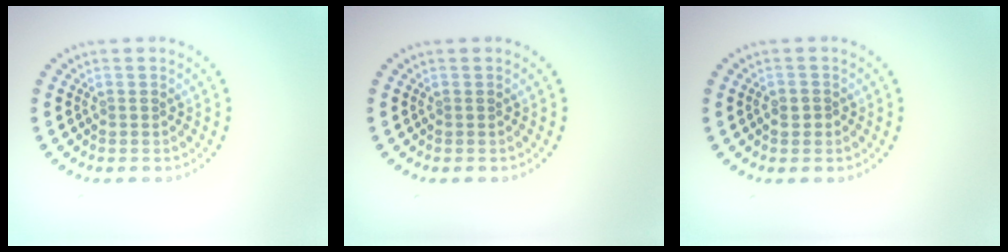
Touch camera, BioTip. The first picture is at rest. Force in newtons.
{"total": 0.0}
{"total": 1.3, "press": 1.3, "slide": 0.4}